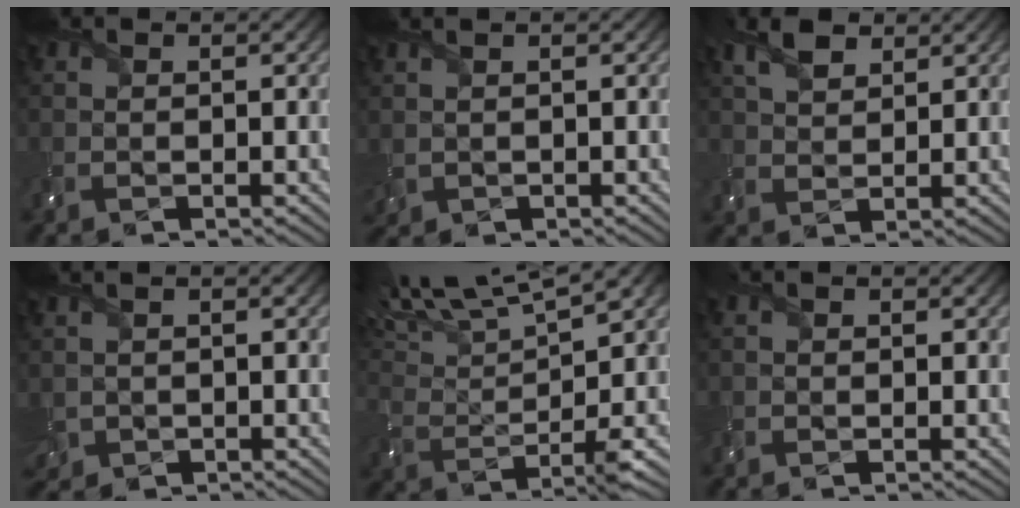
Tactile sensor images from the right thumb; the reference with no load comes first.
{"total": 1.6, "force": [0.5, 1.1, 1.0], "torque": [-0.034, -0.001, 0.015]}
{"total": 4.3, "force": [2.6, 2.4, 2.5], "torque": [-0.064, 0.004, 0.052]}
{"total": 2.3, "force": [0.0, 2.0, 1.1], "torque": [-0.041, -0.011, -0.002]}
{"total": 13.0, "force": [8.8, 2.6, 9.3], "torque": [-0.184, 0.024, 0.156]}
{"total": 0.7, "force": [0.0, 0.7, 0.1], "torque": [-0.003, -0.002, -0.002]}